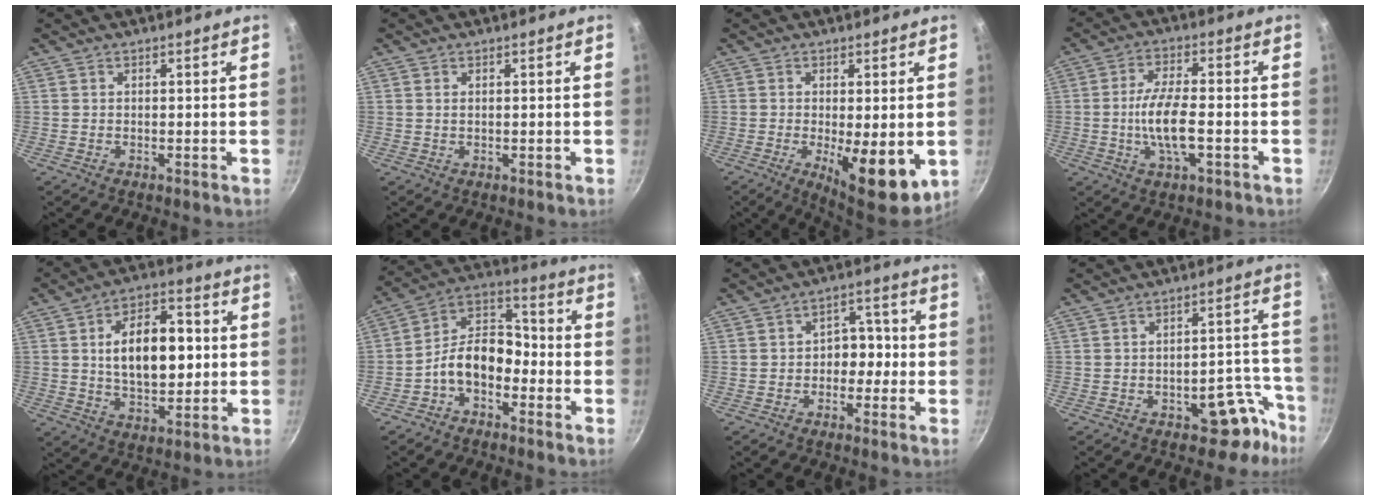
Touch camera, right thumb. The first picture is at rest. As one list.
[{"total": 0.6, "force": [0.2, 0.3, 0.5], "torque": [-0.011, 0.003, 0.005]}, {"total": 12.5, "force": [-2.9, 4.3, 11.4], "torque": [-0.159, -0.026, -0.028]}, {"total": 9.0, "force": [-1.8, 3.4, 8.1], "torque": [-0.160, 0.011, -0.034]}, {"total": 14.7, "force": [1.6, 8.2, 12.1], "torque": [-0.162, 0.007, 0.025]}, {"total": 11.3, "force": [-3.8, 7.2, 7.8], "torque": [-0.117, 0.063, -0.082]}, {"total": 5.9, "force": [-1.0, 4.3, 3.8], "torque": [-0.017, 0.027, -0.027]}, {"total": 8.4, "force": [-5.6, 4.3, 4.6], "torque": [-0.016, 0.068, -0.072]}]